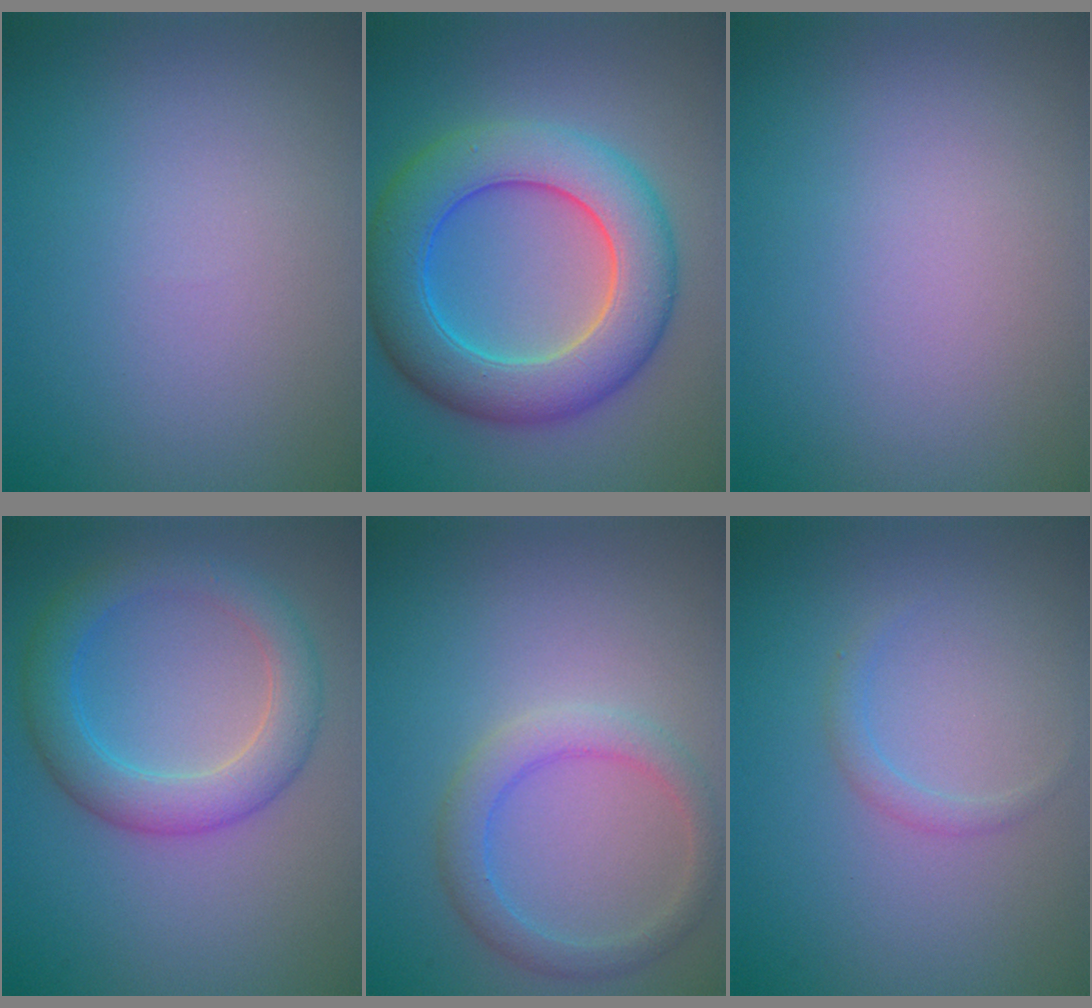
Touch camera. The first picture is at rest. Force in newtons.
{"total": 9.0, "press": 9.0, "slide": 0.2}
{"total": 0.0}
{"total": 4.7, "press": 4.7, "slide": 0.2}
{"total": 2.9, "press": 2.9, "slide": 0.1}
{"total": 1.0, "press": 1.0, "slide": 0.1}